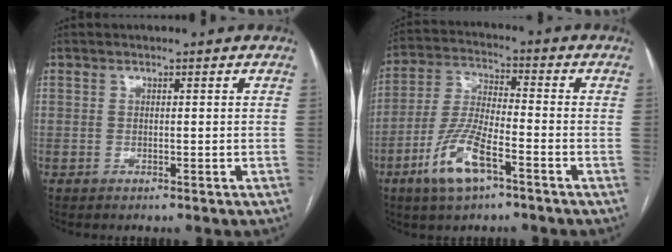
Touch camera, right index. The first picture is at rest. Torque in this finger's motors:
{"motor_torque": [1.05, -0.34, 0.27, 0.15]}